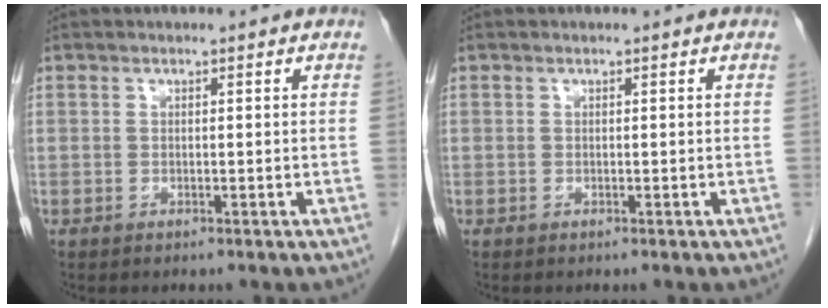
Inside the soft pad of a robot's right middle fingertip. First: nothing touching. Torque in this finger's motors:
{"motor_torque": [0.00, 0.00, 0.00, 0.00]}